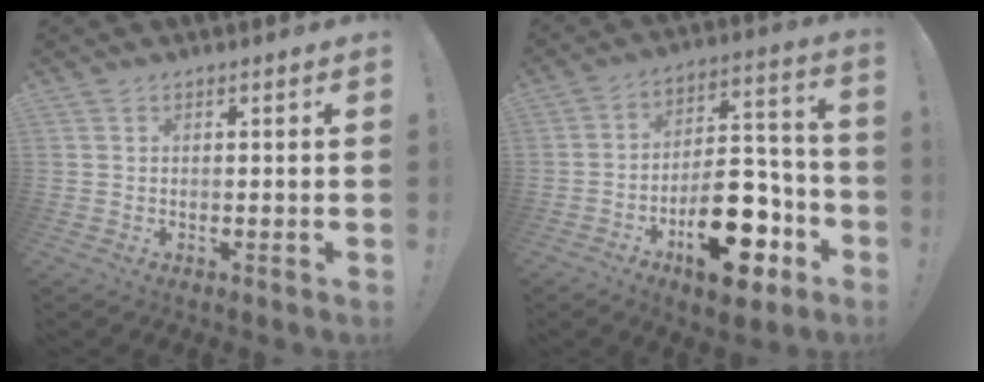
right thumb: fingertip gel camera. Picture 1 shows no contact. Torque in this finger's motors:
{"motor_torque": [2.64, 2.36, 1.39, -1.38, 0.55]}